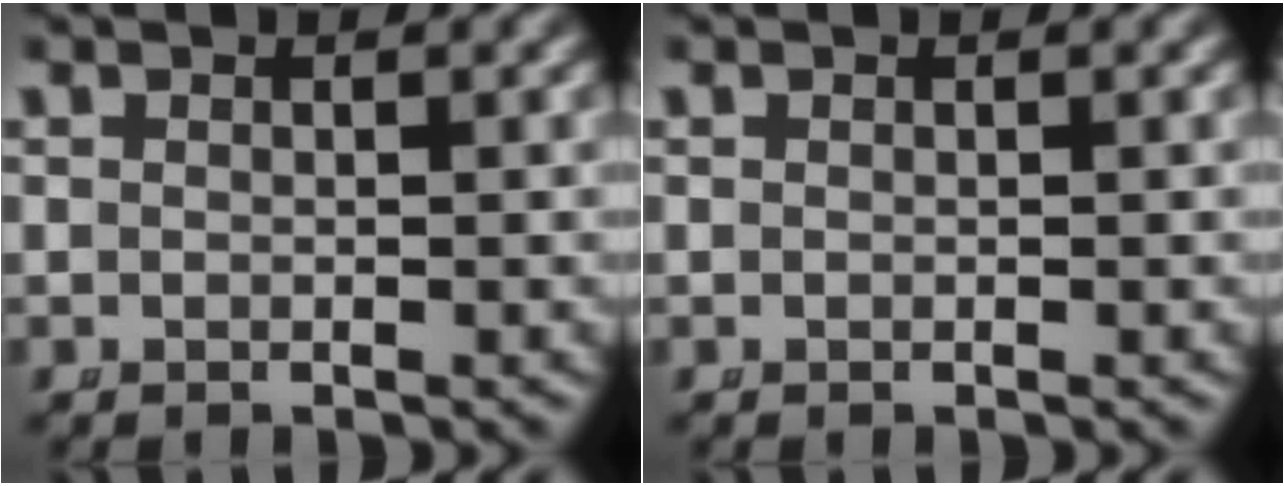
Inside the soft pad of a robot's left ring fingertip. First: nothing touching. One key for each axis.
{"total": 0.0}